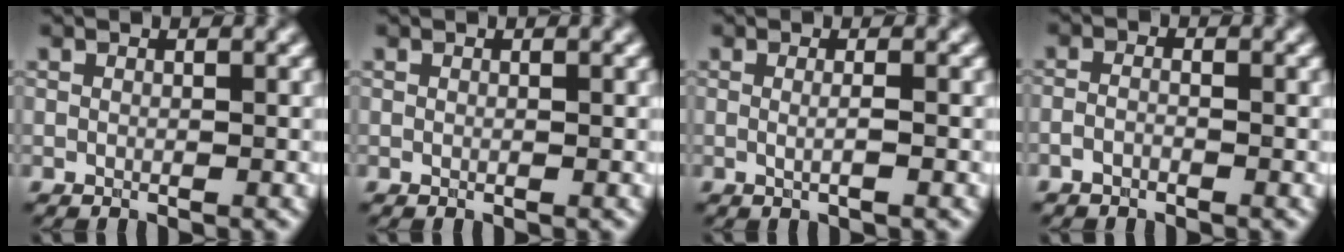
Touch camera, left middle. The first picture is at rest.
{"total": 0.0}
{"total": 1.8, "force": [0.0, 0.6, 1.7], "torque": [-0.018, -0.013, -0.009]}
{"total": 1.2, "force": [-0.9, 0.4, 0.6], "torque": [-0.015, 0.001, -0.021]}